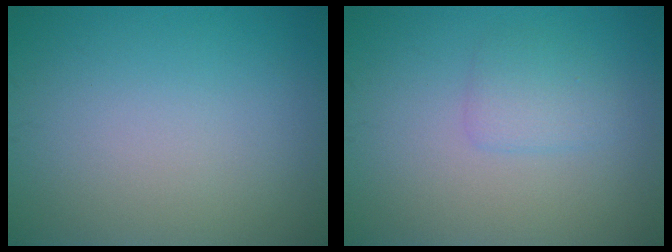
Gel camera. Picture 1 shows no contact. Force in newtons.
{"total": 1.8, "press": 1.8, "slide": 0.0}